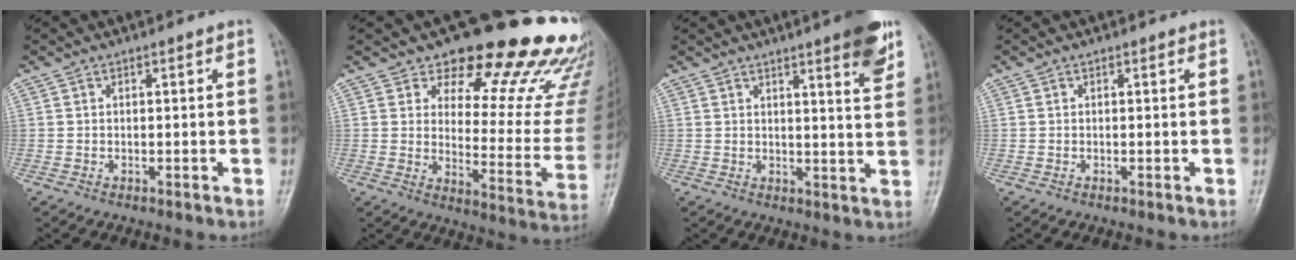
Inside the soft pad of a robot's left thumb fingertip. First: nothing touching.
{"total": 22.7, "force": [18.7, 7.6, 10.4], "torque": [-0.082, -0.145, 0.228]}
{"total": 7.8, "force": [4.9, 1.0, 6.0], "torque": [-0.068, -0.026, 0.061]}
{"total": 0.0}